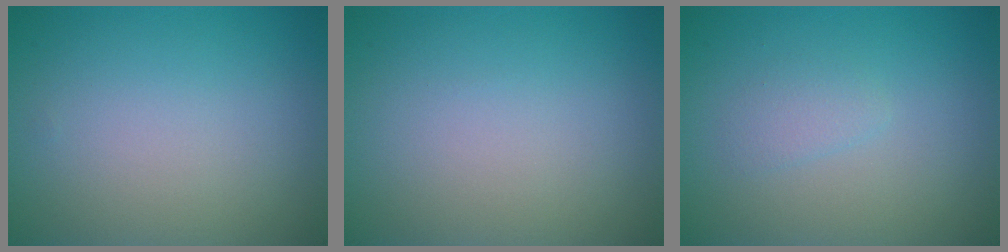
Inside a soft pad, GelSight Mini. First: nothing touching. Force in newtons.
{"total": 0.0}
{"total": 1.1, "press": 1.1, "slide": 0.0}